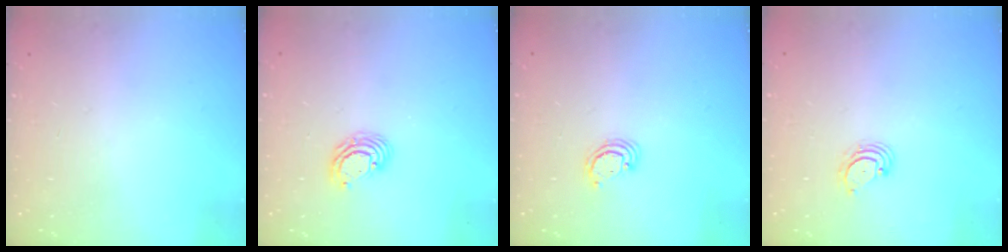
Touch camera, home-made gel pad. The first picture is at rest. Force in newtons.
{"total": 4.9, "press": 4.8, "slide": 0.2}
{"total": 2.6, "press": 2.5, "slide": 0.3}
{"total": 3.2, "press": 3.1, "slide": 0.4}